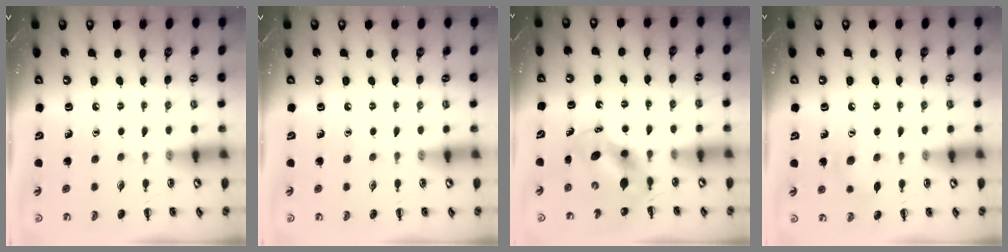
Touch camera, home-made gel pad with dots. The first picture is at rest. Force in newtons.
{"total": 0.0}
{"total": 6.4, "press": 6.3, "slide": 0.9}
{"total": 6.2, "press": 6.1, "slide": 1.1}